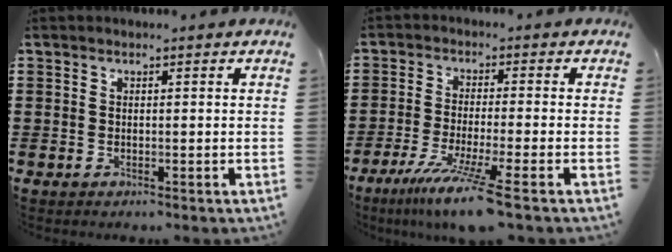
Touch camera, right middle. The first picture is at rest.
{"total": 7.2, "force": [-4.8, -0.8, 5.3], "torque": [-0.110, -0.024, -0.092]}